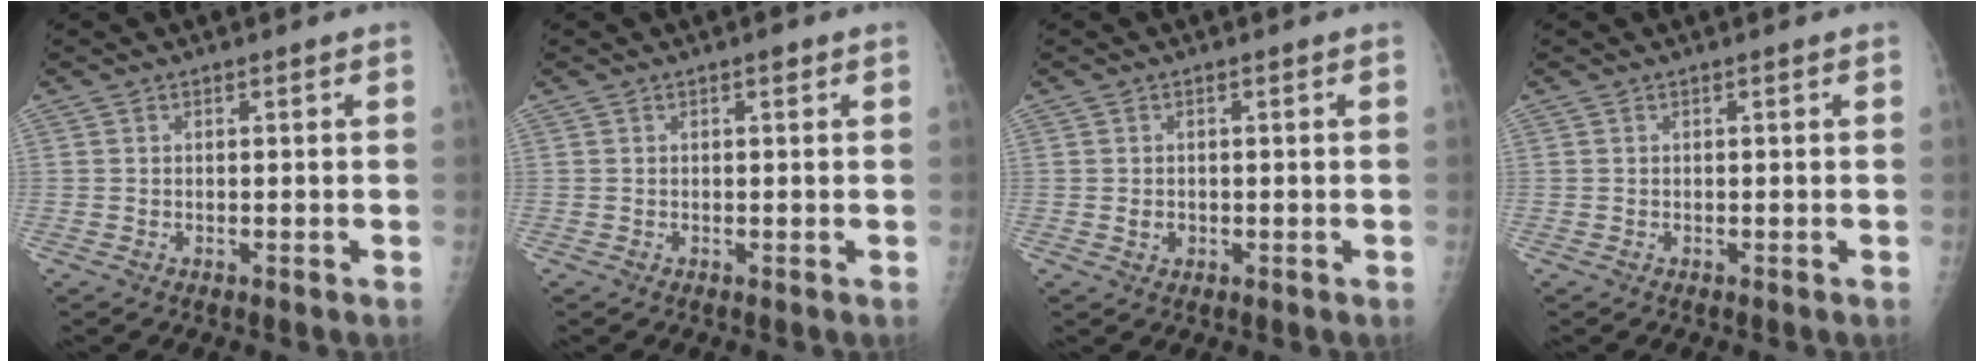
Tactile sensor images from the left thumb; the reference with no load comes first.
{"total": 0.7, "force": [0.4, 0.3, 0.5], "torque": [-0.005, 0.000, 0.005]}
{"total": 1.6, "force": [-0.2, 1.4, 0.8], "torque": [-0.008, 0.002, 0.002]}
{"total": 0.0}